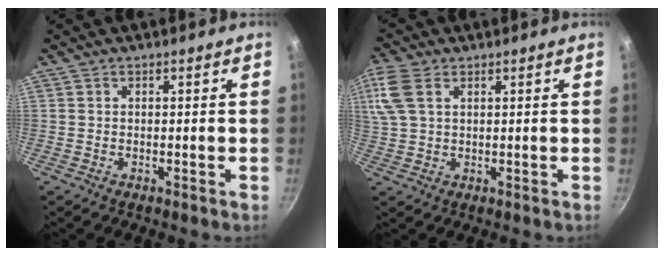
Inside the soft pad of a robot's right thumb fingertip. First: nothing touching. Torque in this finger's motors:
{"motor_torque": [0.83, 3.18, 1.51, -0.08, 0.31]}